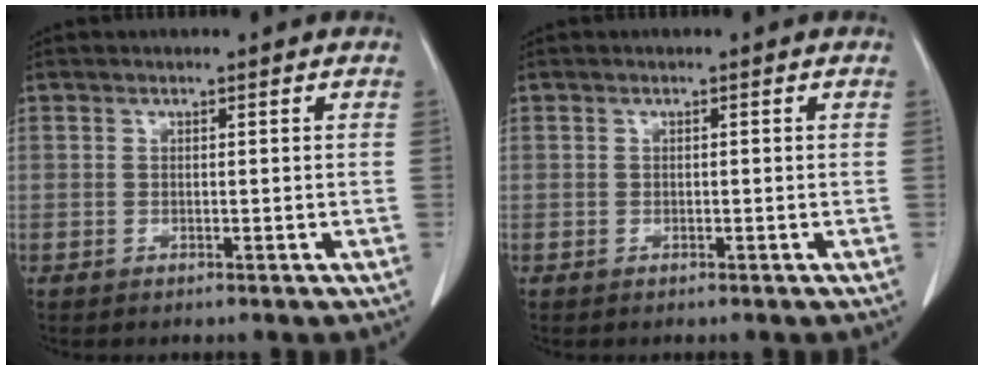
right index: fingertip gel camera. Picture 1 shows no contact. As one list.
[{"total": 0.0}]